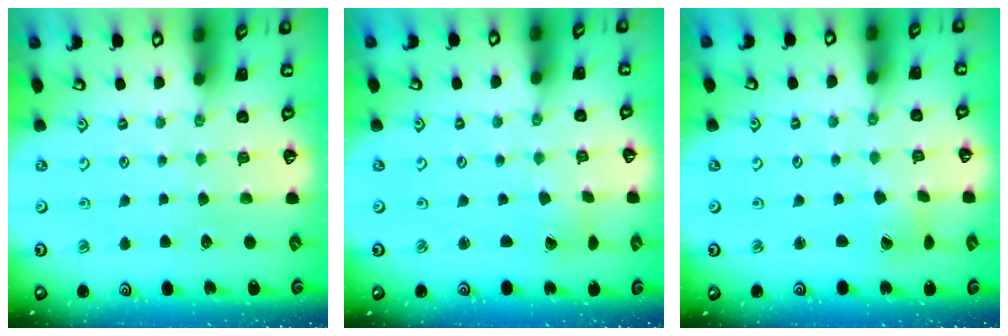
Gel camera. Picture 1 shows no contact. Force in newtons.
{"total": 2.1, "press": 2.1, "slide": 0.3}
{"total": 2.9, "press": 2.8, "slide": 0.4}